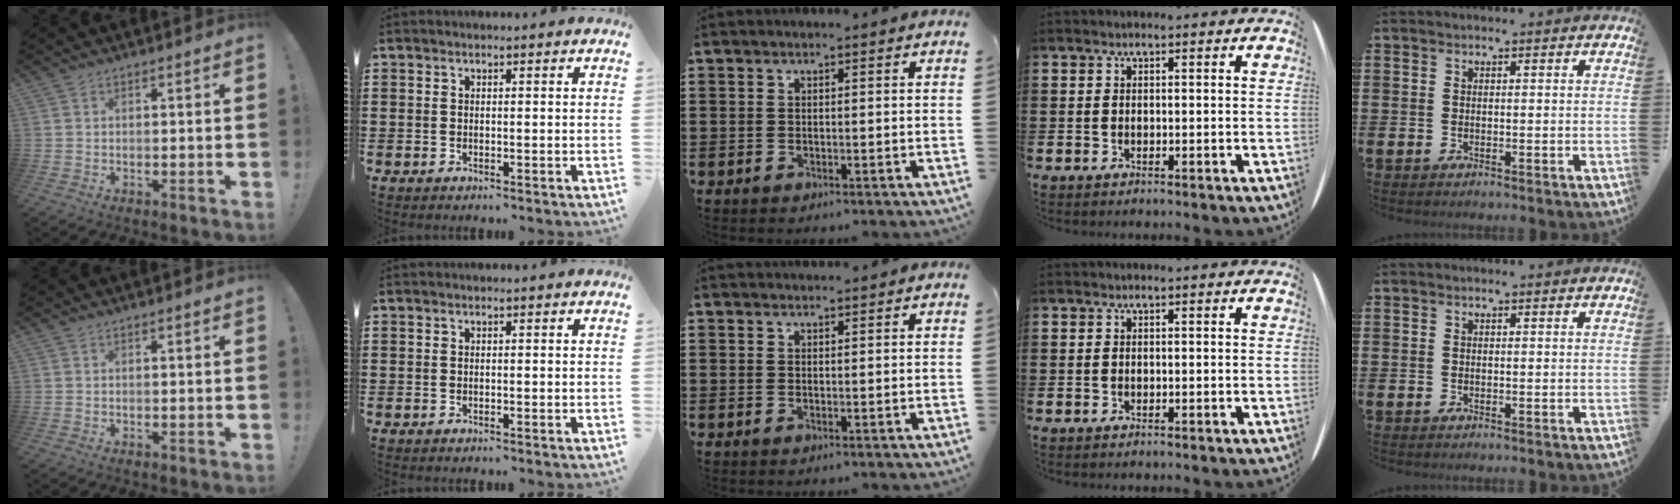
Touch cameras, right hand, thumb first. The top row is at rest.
{"middle": {"total": 0.6, "force": [0.6, 0.0, 0.0], "torque": [-0.002, 0.001, 0.012]}}